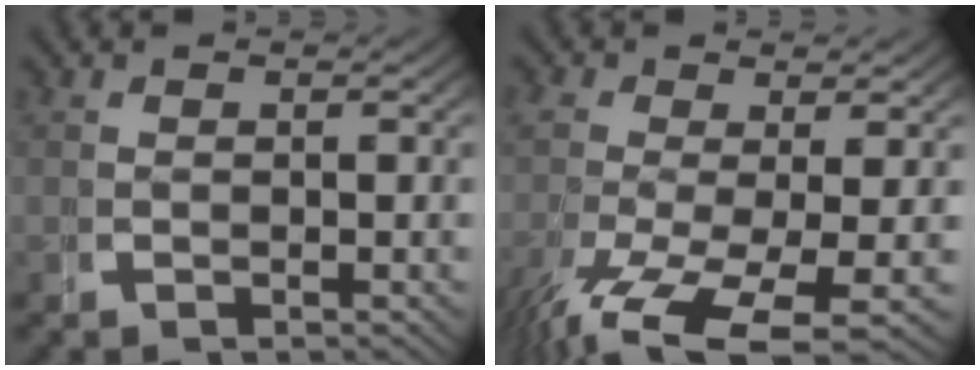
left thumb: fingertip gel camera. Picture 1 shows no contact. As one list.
[{"total": 9.0, "force": [-4.6, 4.3, 6.5], "torque": [-0.154, -0.056, -0.046]}]